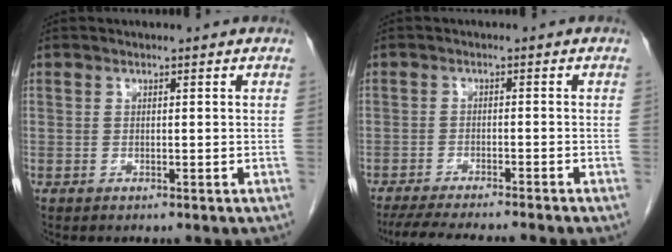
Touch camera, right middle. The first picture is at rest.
{"total": 10.7, "force": [-9.4, 0.0, 5.1], "torque": [-0.061, -0.017, -0.141]}